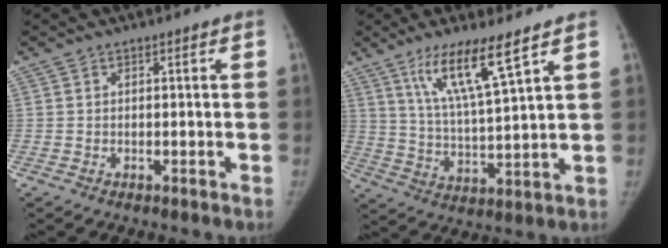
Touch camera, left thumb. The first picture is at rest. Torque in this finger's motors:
{"motor_torque": [-0.03, 0.27, 1.32, -1.06, 0.36]}